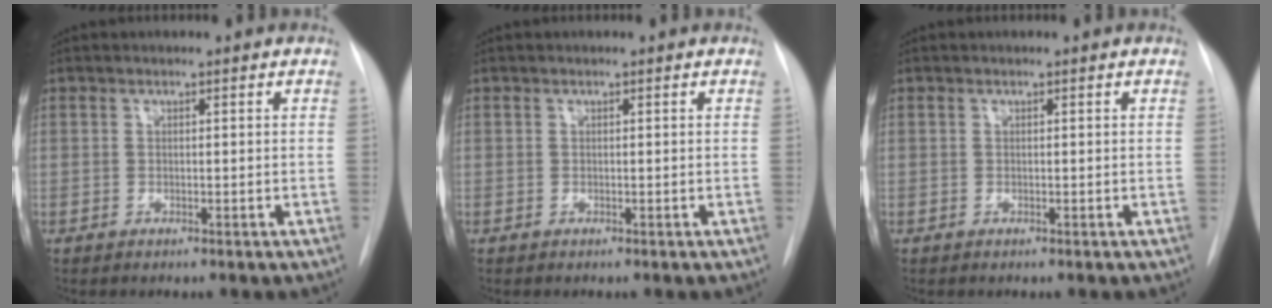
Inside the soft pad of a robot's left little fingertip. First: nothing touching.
{"total": 0.0}
{"total": 0.0}